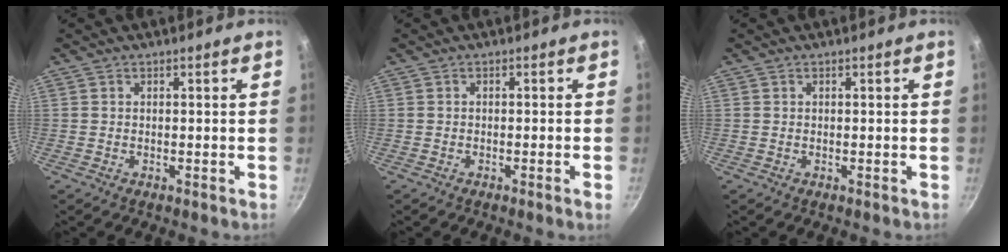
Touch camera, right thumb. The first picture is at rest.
{"total": 1.3, "force": [-0.6, -0.3, 1.1], "torque": [-0.028, 0.003, -0.009]}
{"total": 0.0}